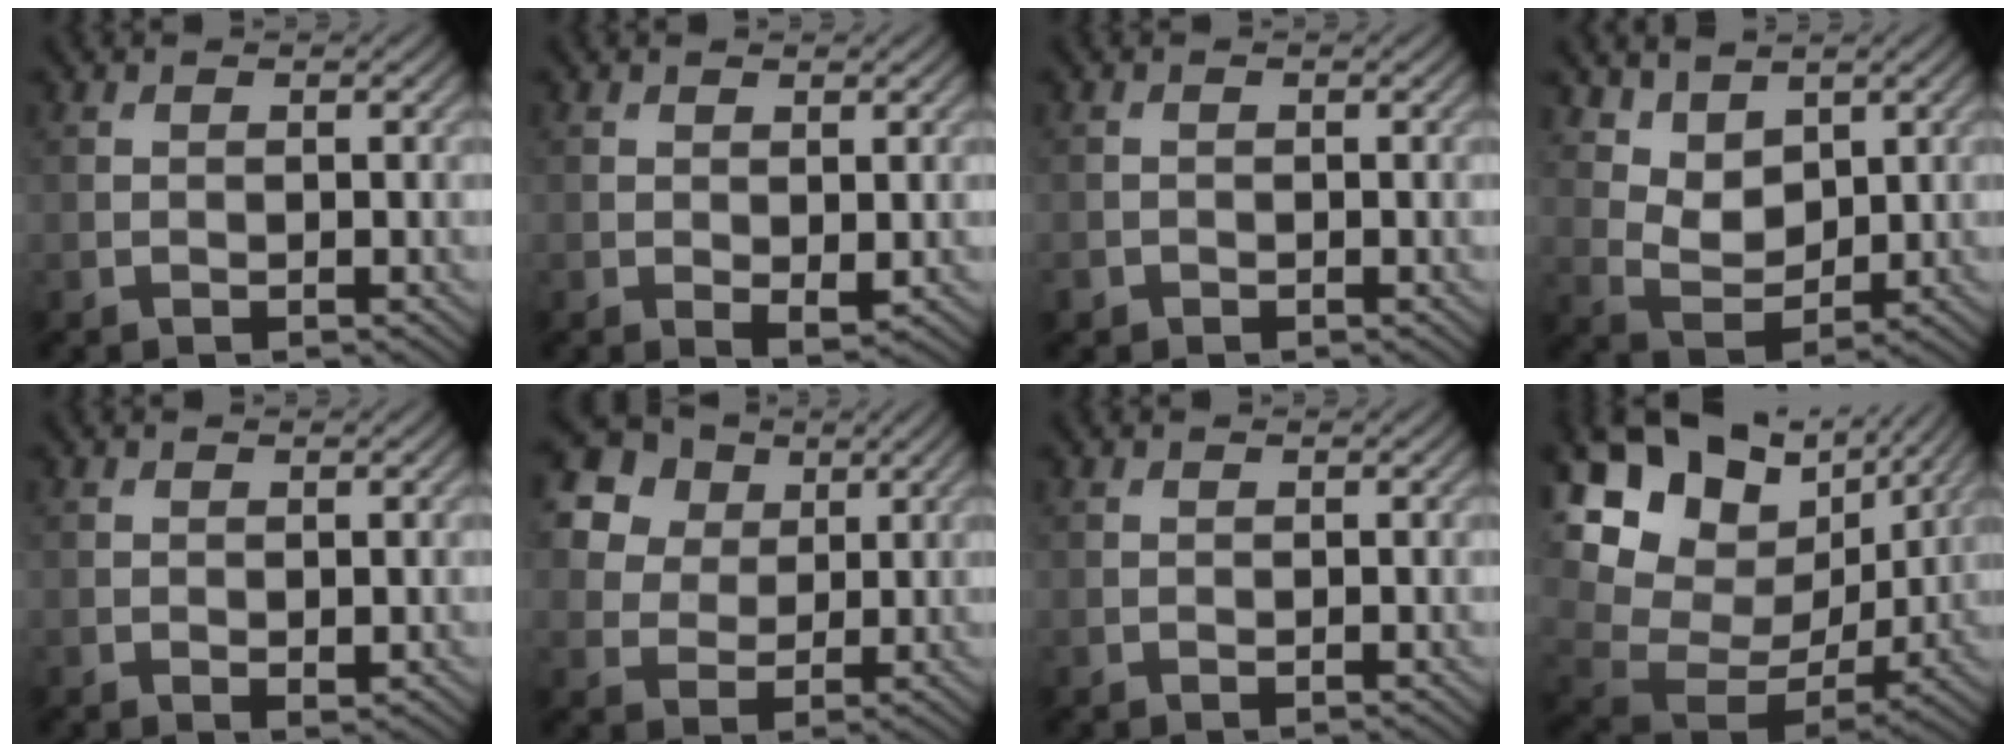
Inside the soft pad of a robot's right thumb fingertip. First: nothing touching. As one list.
[{"total": 1.6, "force": [0.4, 0.8, 1.3], "torque": [-0.025, -0.009, 0.012]}, {"total": 1.0, "force": [-0.5, 0.8, 0.1], "torque": [-0.002, -0.006, -0.014]}, {"total": 5.2, "force": [3.6, 2.9, 2.4], "torque": [-0.066, -0.015, 0.074]}, {"total": 0.8, "force": [0.3, 0.5, 0.5], "torque": [-0.007, -0.005, 0.009]}, {"total": 15.8, "force": [8.5, 11.7, 6.5], "torque": [-0.226, 0.034, 0.172]}, {"total": 0.0}, {"total": 18.8, "force": [8.3, 13.0, 10.6], "torque": [-0.265, 0.022, 0.175]}]